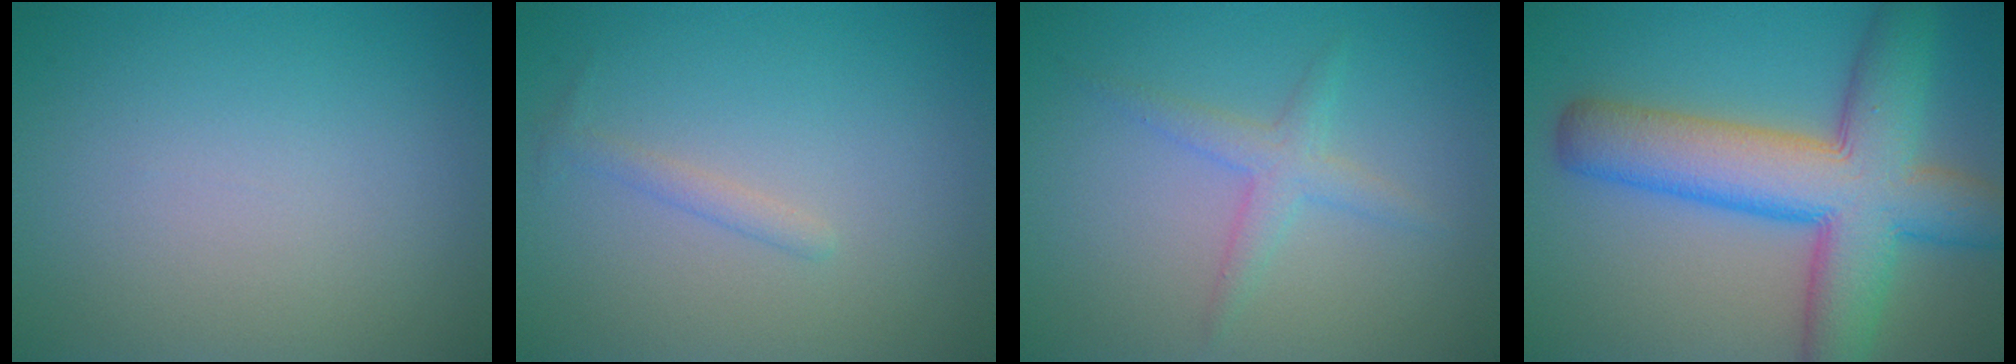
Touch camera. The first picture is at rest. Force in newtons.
{"total": 1.0, "press": 1.0, "slide": 0.0}
{"total": 2.1, "press": 2.1, "slide": 0.1}
{"total": 10.9, "press": 10.8, "slide": 0.4}